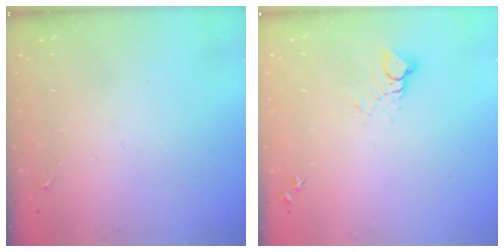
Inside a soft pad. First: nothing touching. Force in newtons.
{"total": 4.4, "press": 4.4, "slide": 0.1}